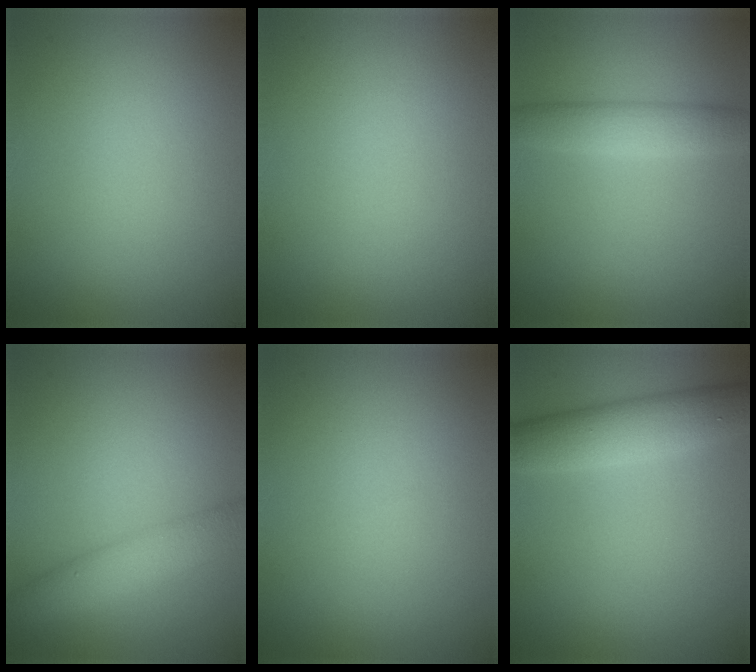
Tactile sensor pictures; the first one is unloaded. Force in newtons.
{"total": 0.0}
{"total": 3.2, "press": 3.2, "slide": 0.0}
{"total": 3.9, "press": 3.9, "slide": 0.3}
{"total": 0.0}
{"total": 5.0, "press": 5.0, "slide": 0.3}